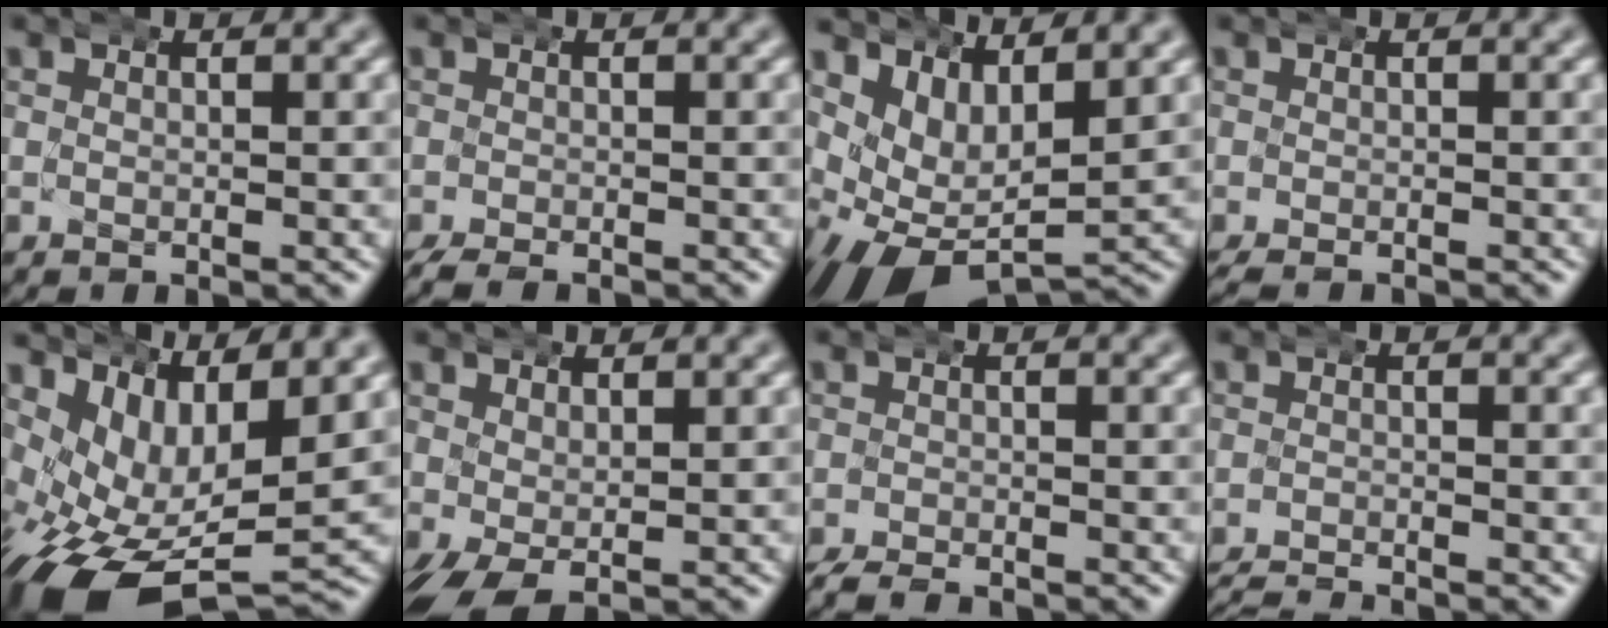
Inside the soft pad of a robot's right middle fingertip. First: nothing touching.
{"total": 1.9, "force": [-1.8, 0.5, 0.3], "torque": [-0.010, -0.007, -0.028]}
{"total": 8.6, "force": [-2.1, 6.8, 4.9], "torque": [-0.126, -0.040, -0.020]}
{"total": 1.2, "force": [-1.1, 0.2, 0.2], "torque": [-0.006, -0.005, -0.017]}
{"total": 9.6, "force": [-2.7, 6.5, 6.6], "torque": [-0.146, -0.040, -0.023]}
{"total": 3.5, "force": [-1.8, 1.9, 2.4], "torque": [-0.058, -0.028, -0.010]}
{"total": 2.8, "force": [-2.7, 0.7, 0.2], "torque": [-0.012, -0.007, -0.043]}
{"total": 4.6, "force": [-4.5, 1.0, 0.5], "torque": [-0.012, -0.013, -0.068]}